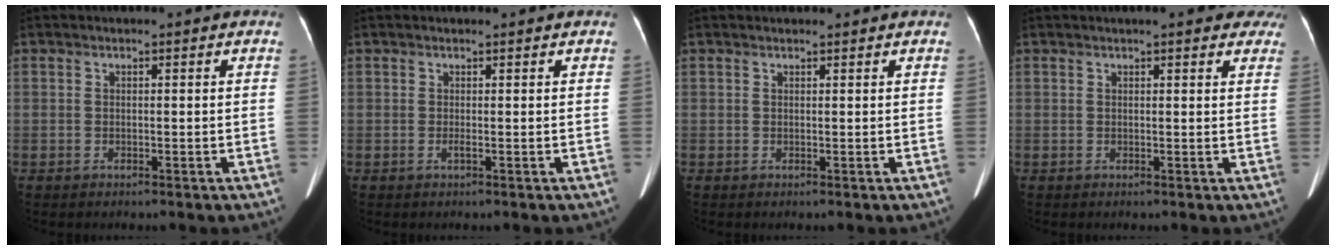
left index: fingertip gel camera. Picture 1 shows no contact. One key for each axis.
{"total": 0.6, "fx": 0.0, "fy": -0.1, "fz": 0.5, "tx": -0.017, "ty": 0.002, "tz": -0.001}
{"total": 2.2, "fx": 2.1, "fy": 0.3, "fz": 0.5, "tx": -0.010, "ty": 0.018, "tz": 0.025}
{"total": 8.7, "fx": 7.2, "fy": 2.2, "fz": 4.4, "tx": -0.040, "ty": 0.010, "tz": 0.074}